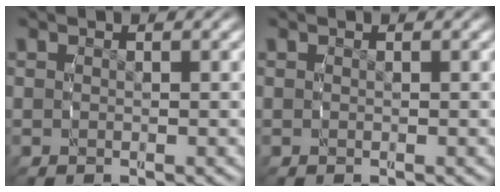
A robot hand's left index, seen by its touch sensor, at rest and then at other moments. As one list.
[{"total": 0.0}]